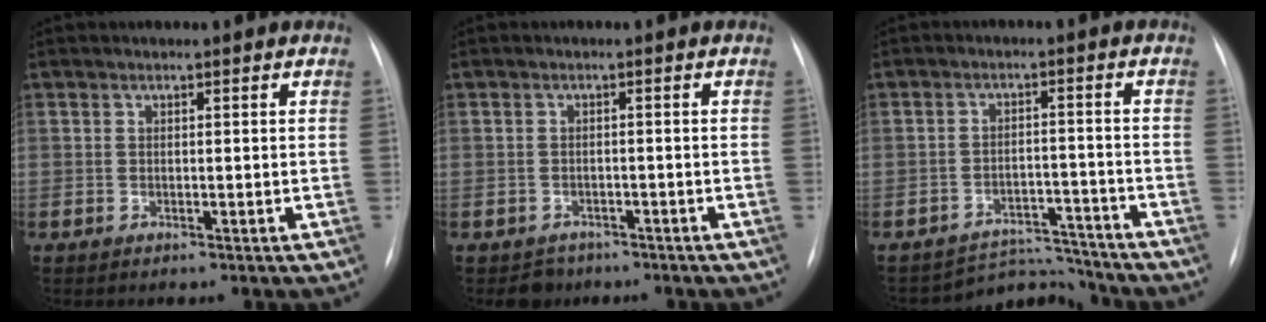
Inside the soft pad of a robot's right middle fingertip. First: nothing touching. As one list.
[{"total": 2.7, "force": [-1.9, 1.8, -0.1], "torque": [-0.003, 0.005, -0.026]}, {"total": 6.5, "force": [-6.2, 0.6, -1.7], "torque": [0.031, 0.022, -0.094]}]